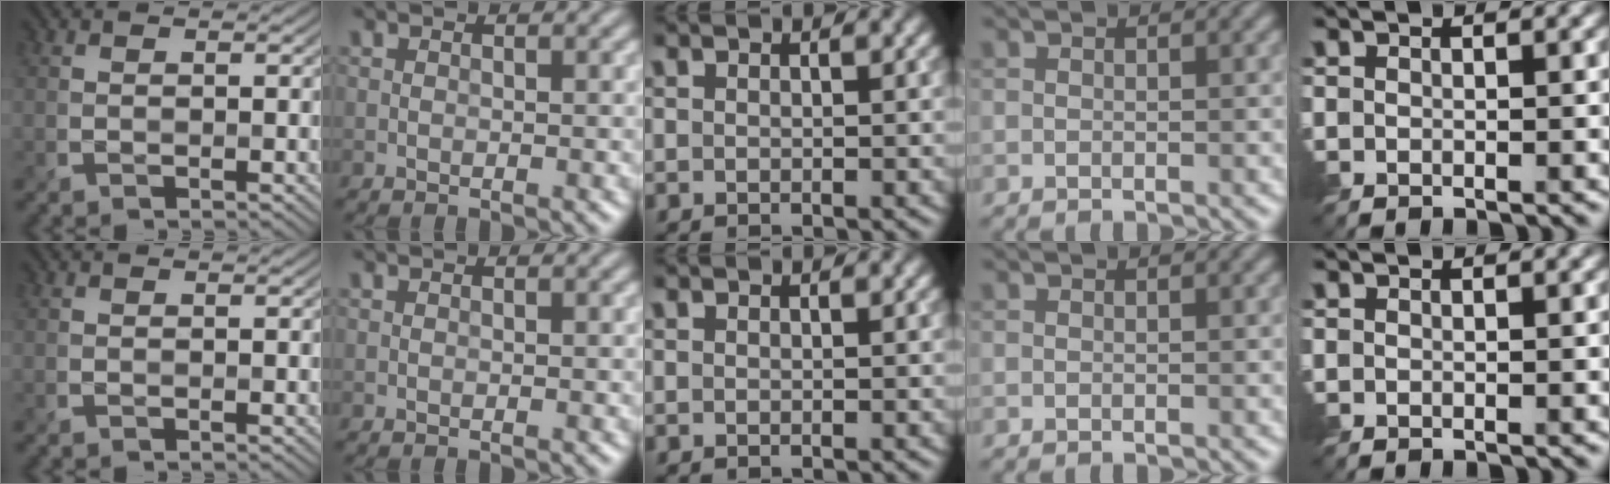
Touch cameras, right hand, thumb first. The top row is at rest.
{}